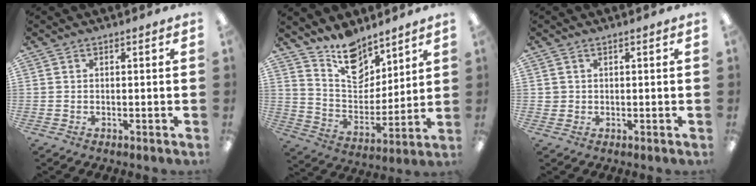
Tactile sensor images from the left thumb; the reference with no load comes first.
{"total": 13.9, "force": [11.2, 6.9, 4.5], "torque": [-0.078, -0.081, 0.210]}
{"total": 1.3, "force": [0.5, 1.2, 0.1], "torque": [-0.003, 0.003, 0.009]}